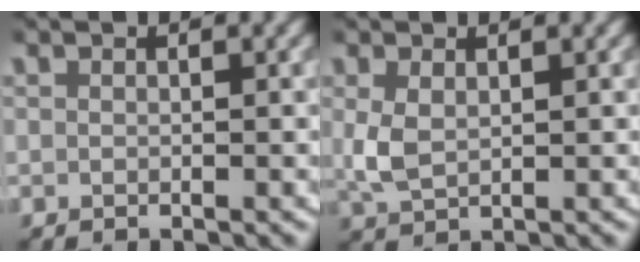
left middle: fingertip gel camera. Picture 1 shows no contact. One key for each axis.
{"total": 2.5, "fx": 0.5, "fy": 1.6, "fz": 1.8, "tx": -0.052, "ty": -0.006, "tz": 0.017}